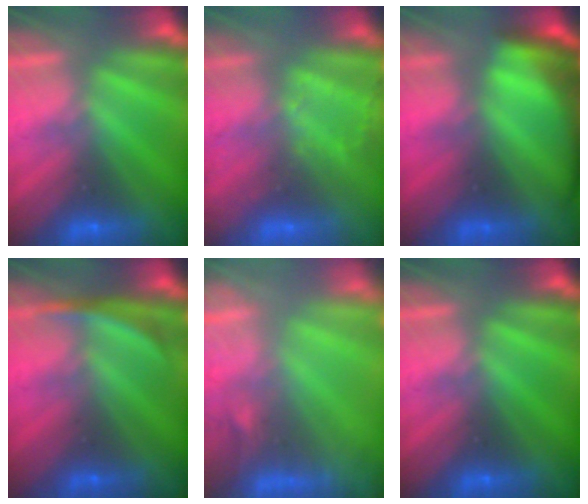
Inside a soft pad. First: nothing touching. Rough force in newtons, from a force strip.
{"total": 2.8}
{"total": 7.6}
{"total": 3.3}
{"total": 7.4}
{"total": 0.0}